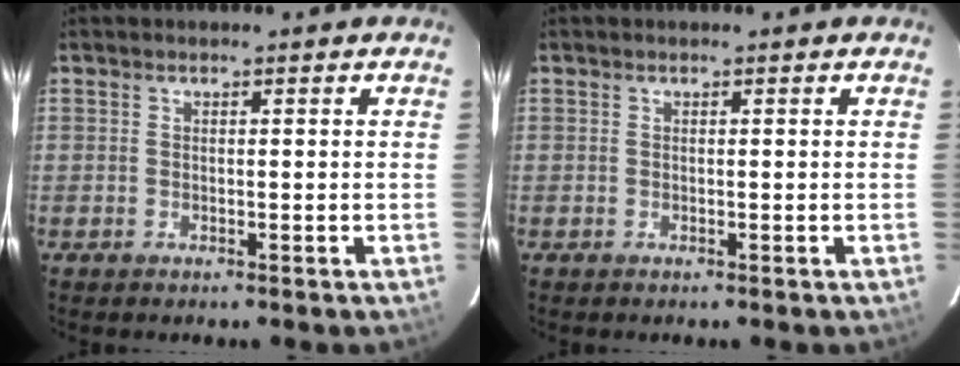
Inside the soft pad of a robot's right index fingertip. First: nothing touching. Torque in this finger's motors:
{"motor_torque": [0.00, 0.00, 0.00, 0.00]}